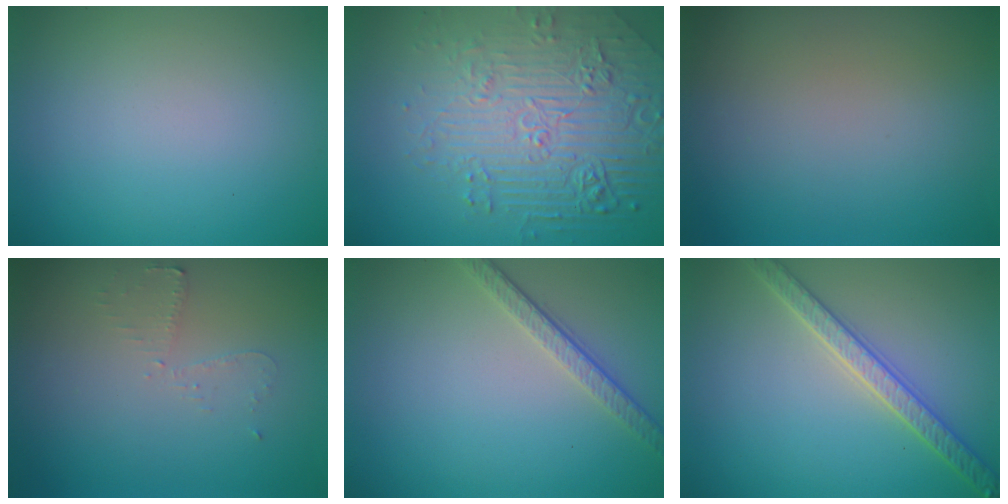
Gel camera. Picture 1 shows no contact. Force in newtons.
{"total": 8.1, "press": 5.8, "slide": 5.7}
{"total": 0.0}
{"total": 1.6, "press": 1.5, "slide": 0.2}
{"total": 2.6, "press": 2.0, "slide": 1.7}
{"total": 3.6, "press": 3.5, "slide": 0.7}